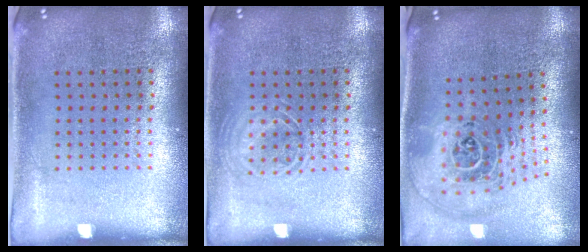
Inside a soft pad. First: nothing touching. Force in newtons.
{"total": 1.7, "press": 1.7, "slide": 0.3}
{"total": 2.6, "press": 1.9, "slide": 1.8}